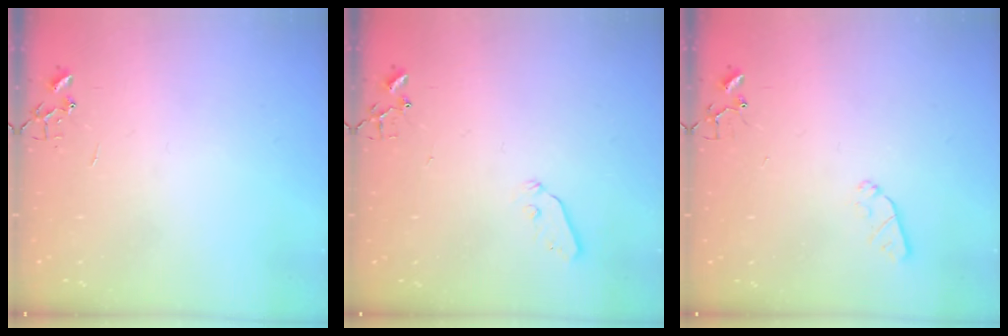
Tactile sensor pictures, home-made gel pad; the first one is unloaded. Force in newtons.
{"total": 4.4, "press": 4.3, "slide": 0.8}
{"total": 5.2, "press": 5.2, "slide": 0.8}